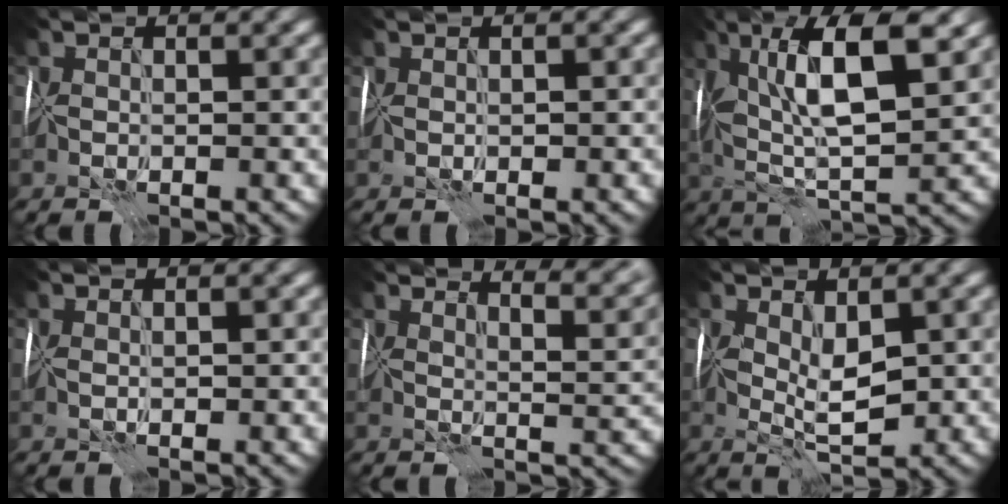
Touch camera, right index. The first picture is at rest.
{"total": 1.1, "force": [0.1, 0.5, 0.9], "torque": [-0.015, 0.001, 0.008]}
{"total": 10.4, "force": [3.2, 3.7, 9.2], "torque": [-0.161, 0.015, 0.050]}
{"total": 1.3, "force": [0.4, 0.3, 1.2], "torque": [-0.018, 0.003, 0.010]}
{"total": 10.9, "force": [8.6, 3.0, 5.9], "torque": [-0.053, 0.035, 0.078]}
{"total": 3.9, "force": [0.5, 1.8, 3.4], "torque": [-0.066, -0.002, 0.014]}